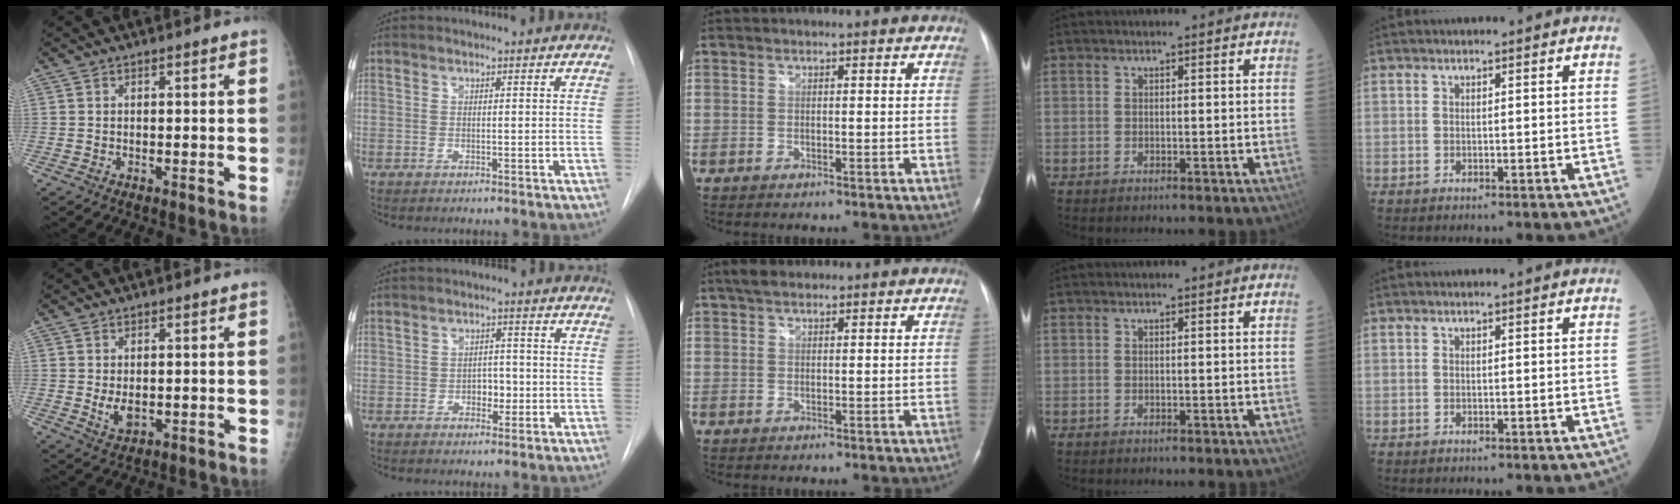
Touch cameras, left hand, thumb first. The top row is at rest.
{"thumb": {"total": 3.6, "force": [-0.1, 2.5, 2.7], "torque": [-0.039, -0.008, 0.007]}, "index": {"total": 2.9, "force": [-0.9, 1.9, 2.0], "torque": [-0.022, 0.007, -0.012]}, "middle": {"total": 2.6, "force": [2.0, 1.1, 1.2], "torque": [-0.027, 0.014, 0.035]}}